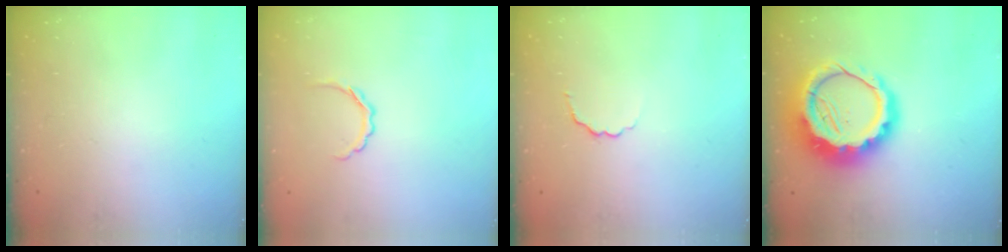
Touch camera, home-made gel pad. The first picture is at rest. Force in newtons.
{"total": 3.7, "press": 3.7, "slide": 0.7}
{"total": 3.2, "press": 2.9, "slide": 1.2}
{"total": 16.2, "press": 15.8, "slide": 3.5}